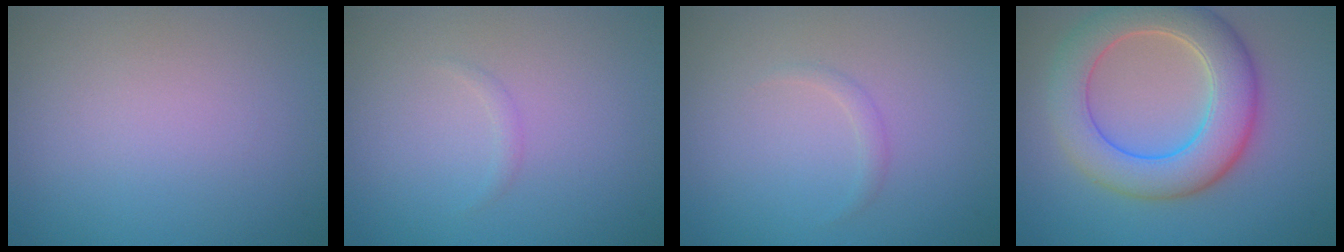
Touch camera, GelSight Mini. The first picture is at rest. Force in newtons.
{"total": 0.6, "press": 0.6, "slide": 0.0}
{"total": 0.7, "press": 0.7, "slide": 0.0}
{"total": 7.6, "press": 7.6, "slide": 0.3}